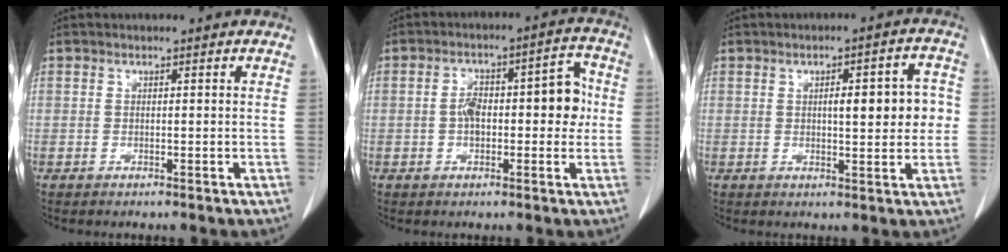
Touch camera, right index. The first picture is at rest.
{"total": 9.0, "force": [-0.1, 3.7, 8.2], "torque": [-0.124, 0.039, 0.001]}
{"total": 7.7, "force": [0.8, 2.2, 7.3], "torque": [-0.095, 0.018, 0.013]}